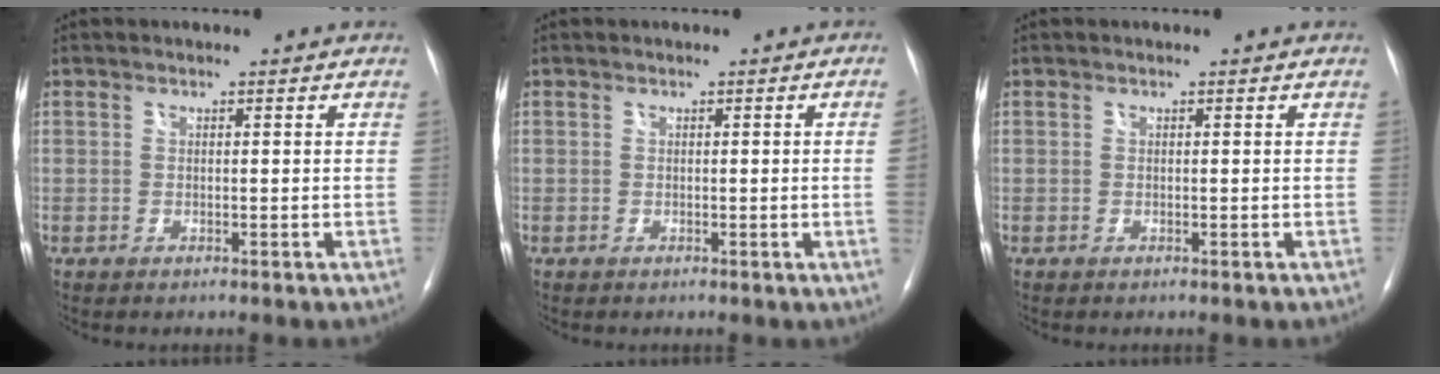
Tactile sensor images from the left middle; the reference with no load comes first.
{"total": 1.8, "force": [-0.2, -0.8, 1.7], "torque": [-0.020, -0.001, -0.001]}
{"total": 0.0}